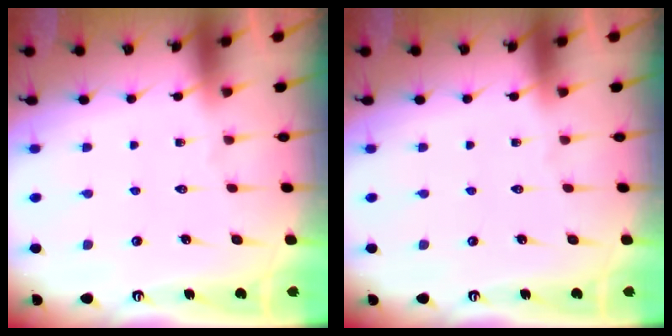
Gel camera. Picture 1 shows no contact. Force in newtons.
{"total": 0.0}